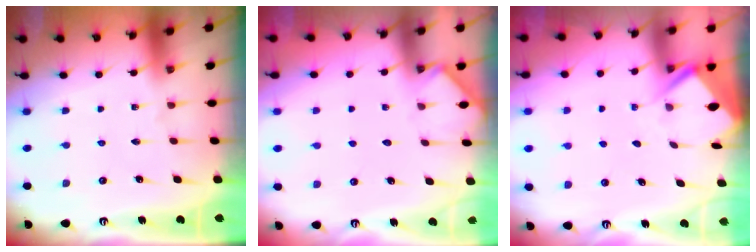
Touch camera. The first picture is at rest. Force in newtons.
{"total": 3.1, "press": 3.1, "slide": 0.4}
{"total": 3.3, "press": 3.2, "slide": 0.3}